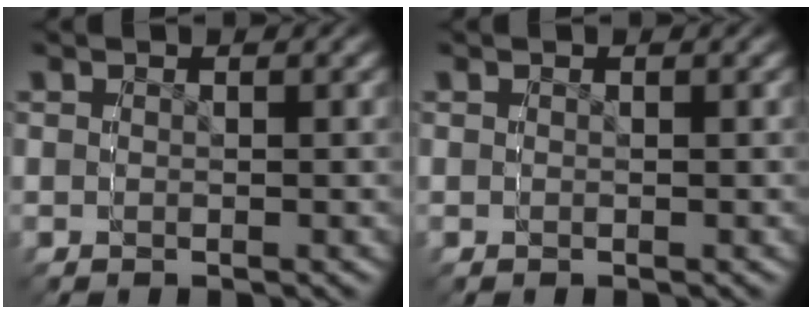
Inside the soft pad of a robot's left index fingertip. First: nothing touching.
{"total": 0.0}